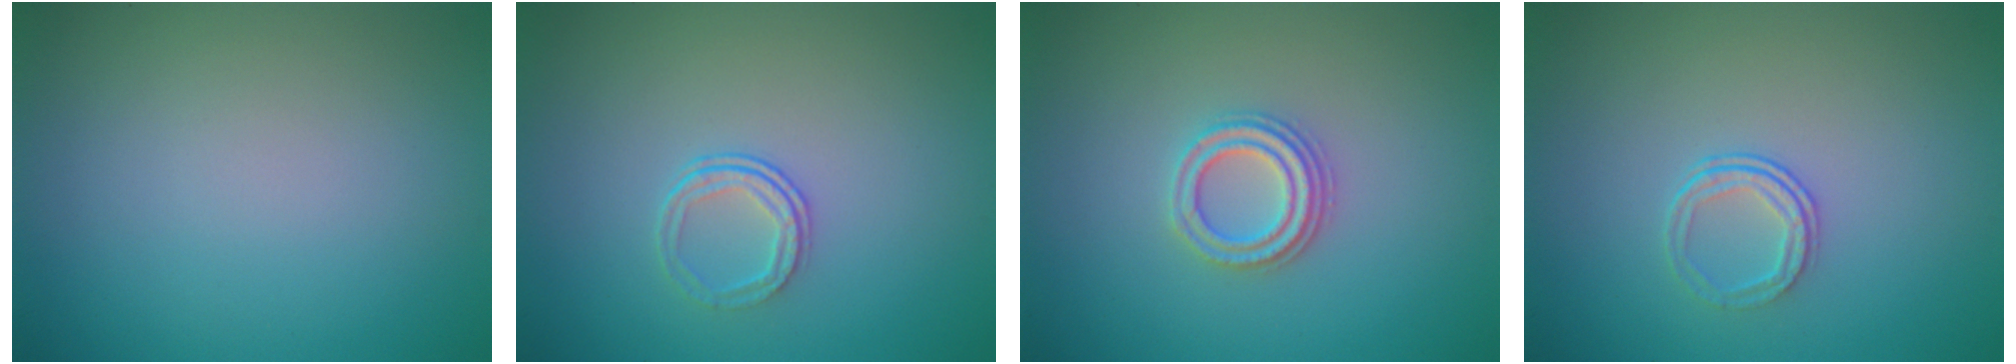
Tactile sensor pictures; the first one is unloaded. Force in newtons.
{"total": 1.7, "press": 1.1, "slide": 1.4}
{"total": 2.7, "press": 2.5, "slide": 1.2}
{"total": 1.7, "press": 1.1, "slide": 1.4}